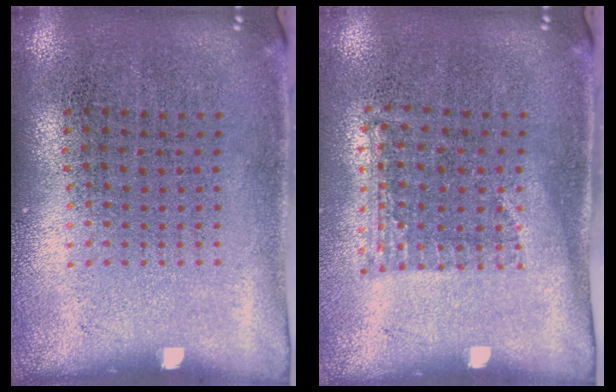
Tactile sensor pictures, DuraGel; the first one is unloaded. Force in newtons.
{"total": 1.1, "press": 0.9, "slide": 0.6}